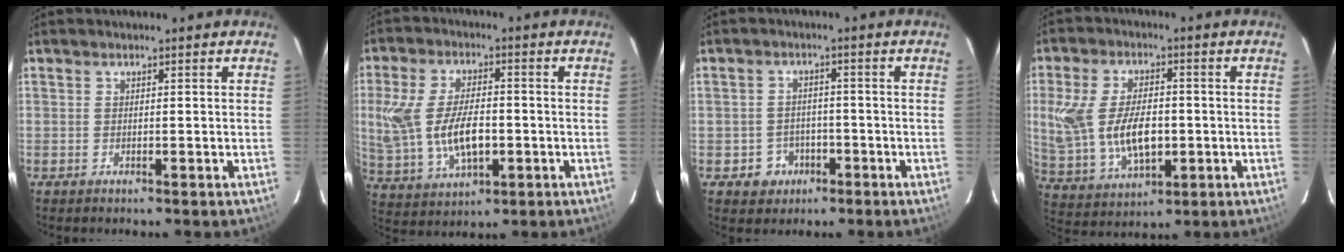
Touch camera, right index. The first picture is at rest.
{"total": 14.8, "force": [-1.1, 7.8, 12.5], "torque": [-0.264, -0.006, -0.005]}
{"total": 5.0, "force": [-2.2, 4.5, 0.6], "torque": [-0.027, 0.017, -0.023]}
{"total": 15.6, "force": [-0.6, 8.9, 12.8], "torque": [-0.271, -0.003, 0.008]}